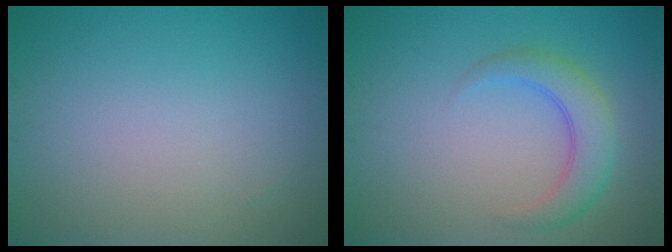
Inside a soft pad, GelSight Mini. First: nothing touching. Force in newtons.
{"total": 3.5, "press": 3.5, "slide": 0.1}